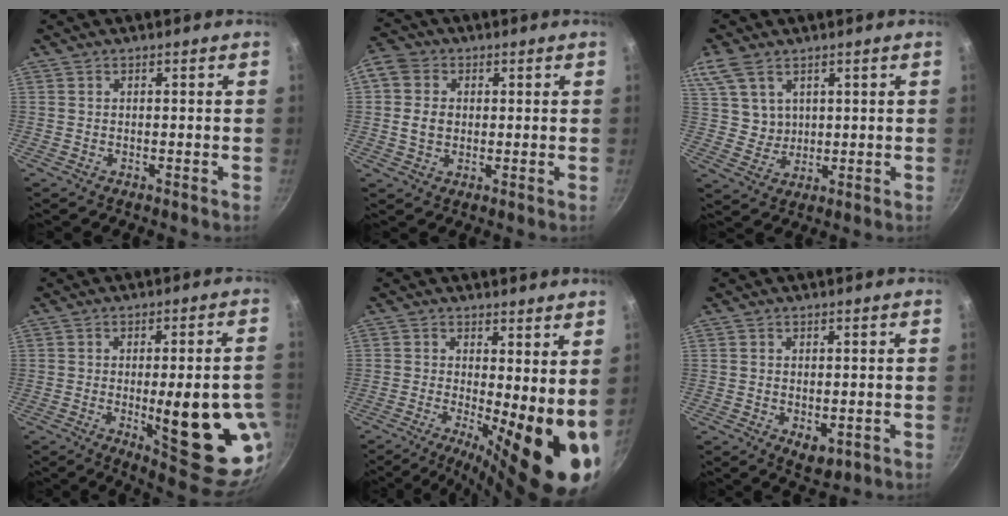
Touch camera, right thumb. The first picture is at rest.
{"total": 8.5, "force": [0.8, 7.1, 4.7], "torque": [-0.077, 0.013, 0.003]}
{"total": 7.9, "force": [4.5, 5.2, 3.8], "torque": [-0.058, -0.008, 0.098]}
{"total": 21.3, "force": [-4.1, 6.9, 19.8], "torque": [-0.224, -0.003, -0.036]}
{"total": 15.0, "force": [-1.0, 4.8, 14.2], "torque": [-0.173, -0.025, -0.010]}
{"total": 4.3, "force": [-0.9, 2.7, 3.3], "torque": [-0.044, -0.011, -0.007]}